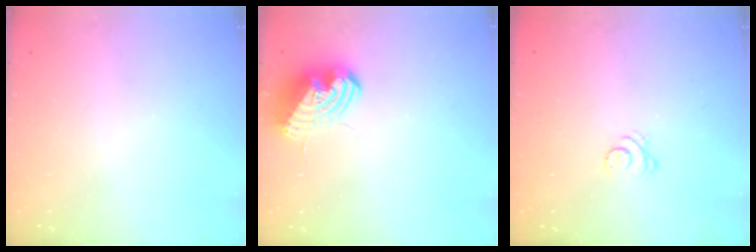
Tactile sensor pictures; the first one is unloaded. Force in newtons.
{"total": 10.7, "press": 10.6, "slide": 1.5}
{"total": 2.7, "press": 2.7, "slide": 0.4}